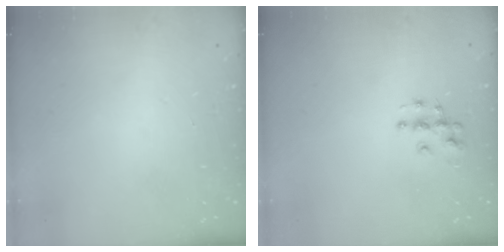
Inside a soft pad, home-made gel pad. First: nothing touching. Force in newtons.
{"total": 4.8, "press": 4.8, "slide": 0.3}